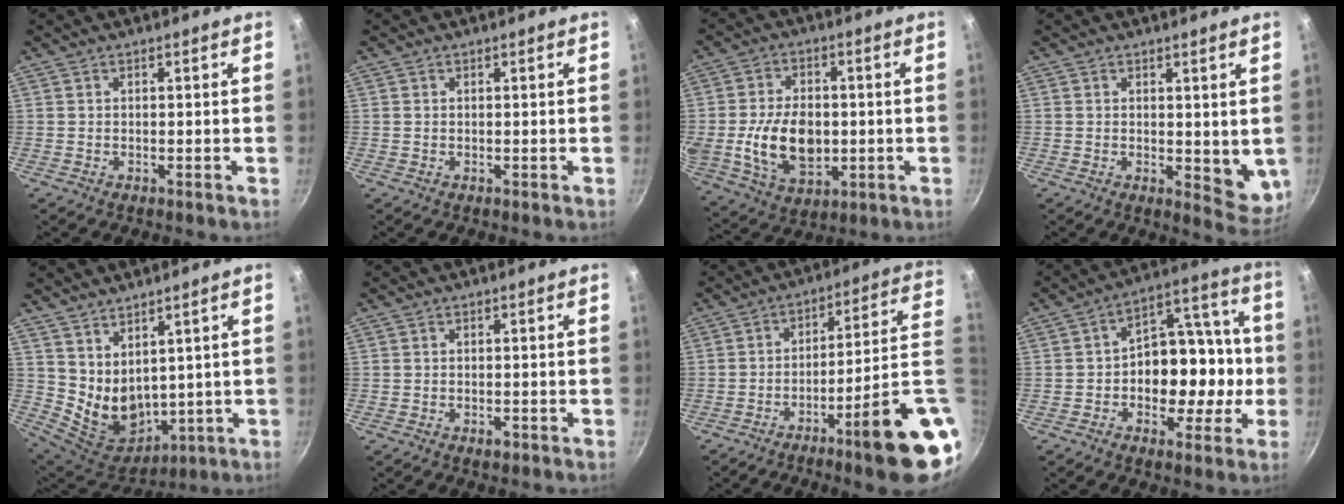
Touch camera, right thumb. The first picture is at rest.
{"total": 0.0}
{"total": 14.4, "force": [-1.2, 9.7, 10.6], "torque": [-0.169, 0.000, -0.010]}
{"total": 6.4, "force": [1.1, 3.5, 5.2], "torque": [-0.058, -0.021, 0.018]}
{"total": 10.7, "force": [4.5, 6.8, 6.9], "torque": [-0.105, -0.050, 0.110]}
{"total": 1.4, "force": [-0.7, 0.8, 0.9], "torque": [-0.011, 0.003, -0.012]}
{"total": 18.5, "force": [-5.0, 2.7, 17.6], "torque": [-0.230, 0.035, -0.071]}
{"total": 15.7, "force": [-2.7, 10.8, 11.1], "torque": [-0.104, 0.055, -0.042]}